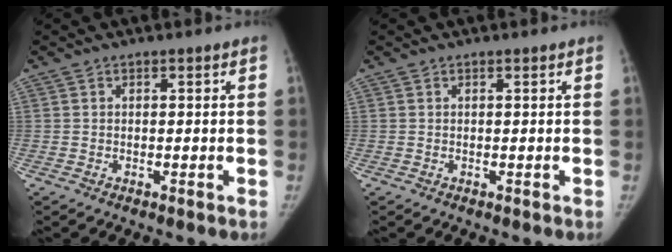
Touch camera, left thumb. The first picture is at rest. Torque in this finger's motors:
{"motor_torque": [0.25, -0.17, 0.37, -0.21, 0.05]}